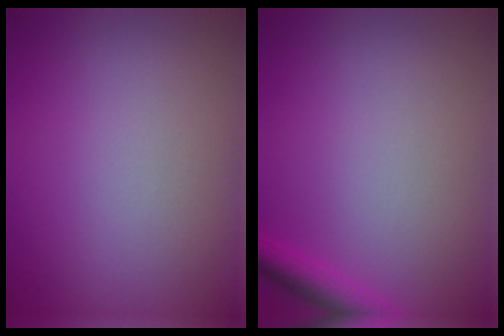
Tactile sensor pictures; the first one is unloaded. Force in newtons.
{"total": 2.1, "press": 2.1, "slide": 0.1}